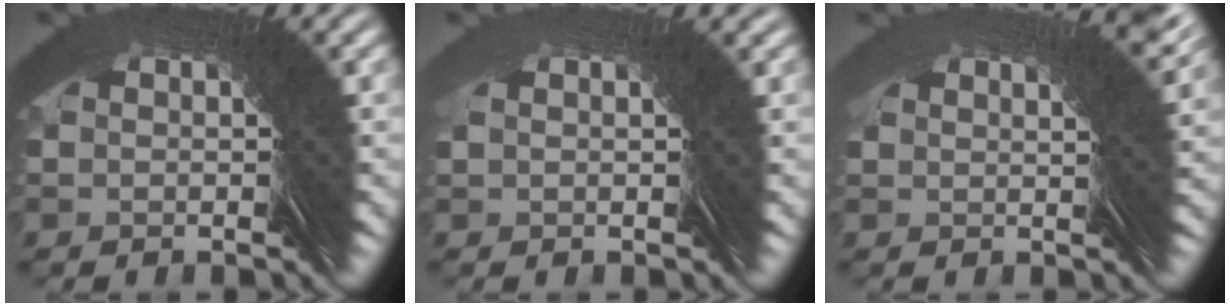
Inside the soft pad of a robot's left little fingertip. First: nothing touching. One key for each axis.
{"total": 2.6, "fx": 0.6, "fy": -2.1, "fz": -1.4, "tx": 0.032, "ty": 0.016, "tz": 0.008}
{"total": 4.7, "fx": 1.5, "fy": -4.2, "fz": -1.5, "tx": 0.057, "ty": 0.037, "tz": 0.017}